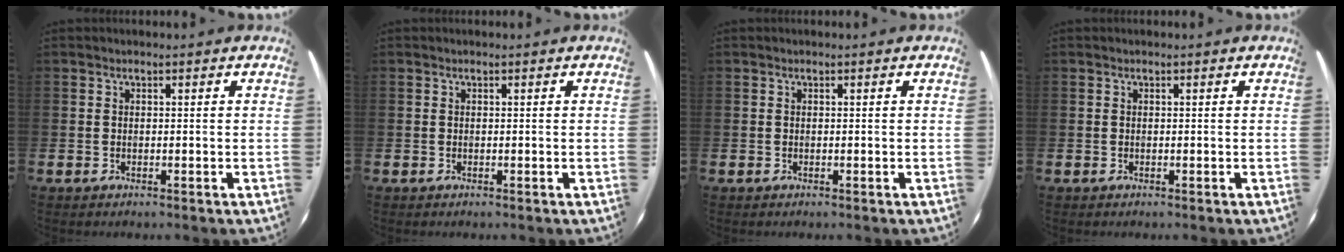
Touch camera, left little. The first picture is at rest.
{"total": 0.0}
{"total": 0.0}
{"total": 0.0}